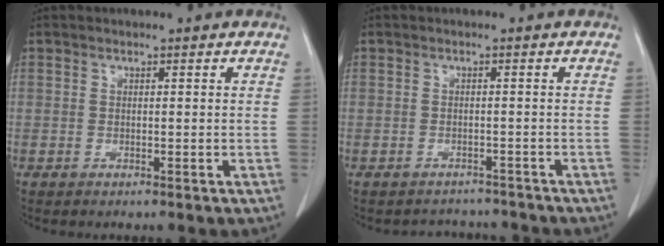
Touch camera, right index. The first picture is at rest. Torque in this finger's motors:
{"motor_torque": [-0.13, -0.08, -0.14, -0.08]}